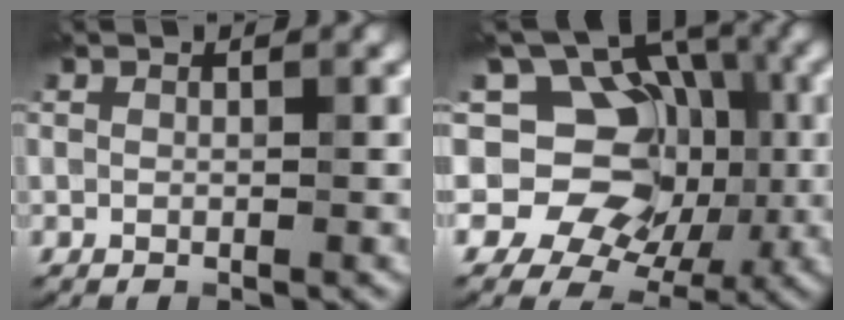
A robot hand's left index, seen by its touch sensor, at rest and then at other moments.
{"total": 11.5, "force": [1.8, 9.6, 6.1], "torque": [-0.078, 0.033, -0.001]}